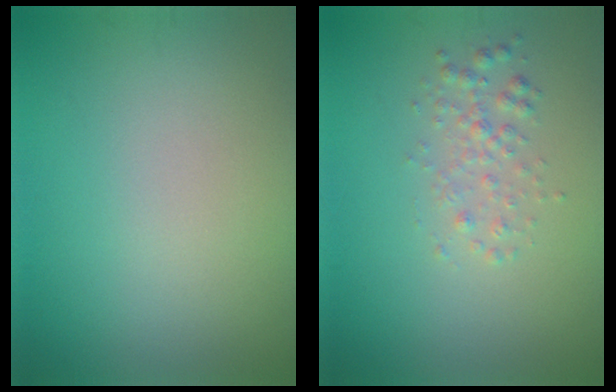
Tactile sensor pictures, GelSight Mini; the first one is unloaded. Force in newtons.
{"total": 1.7, "press": 1.7, "slide": 0.0}